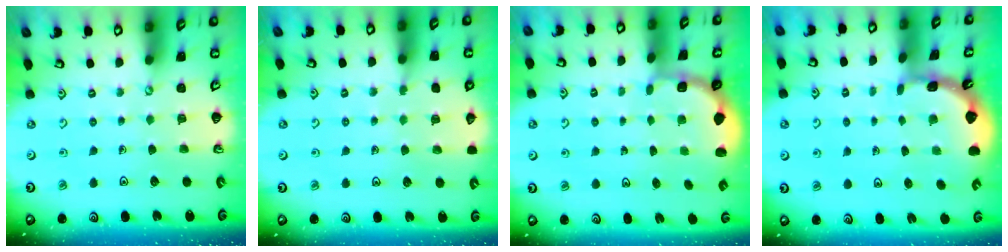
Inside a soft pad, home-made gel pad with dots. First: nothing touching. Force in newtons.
{"total": 5.9, "press": 5.8, "slide": 1.1}
{"total": 1.8, "press": 1.6, "slide": 0.7}
{"total": 1.7, "press": 1.7, "slide": 0.1}